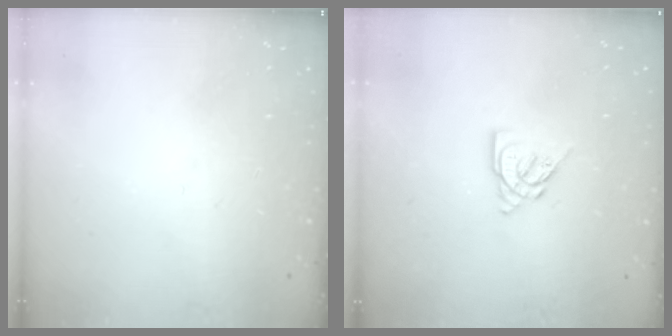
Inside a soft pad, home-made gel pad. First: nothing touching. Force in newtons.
{"total": 6.7, "press": 6.7, "slide": 0.2}